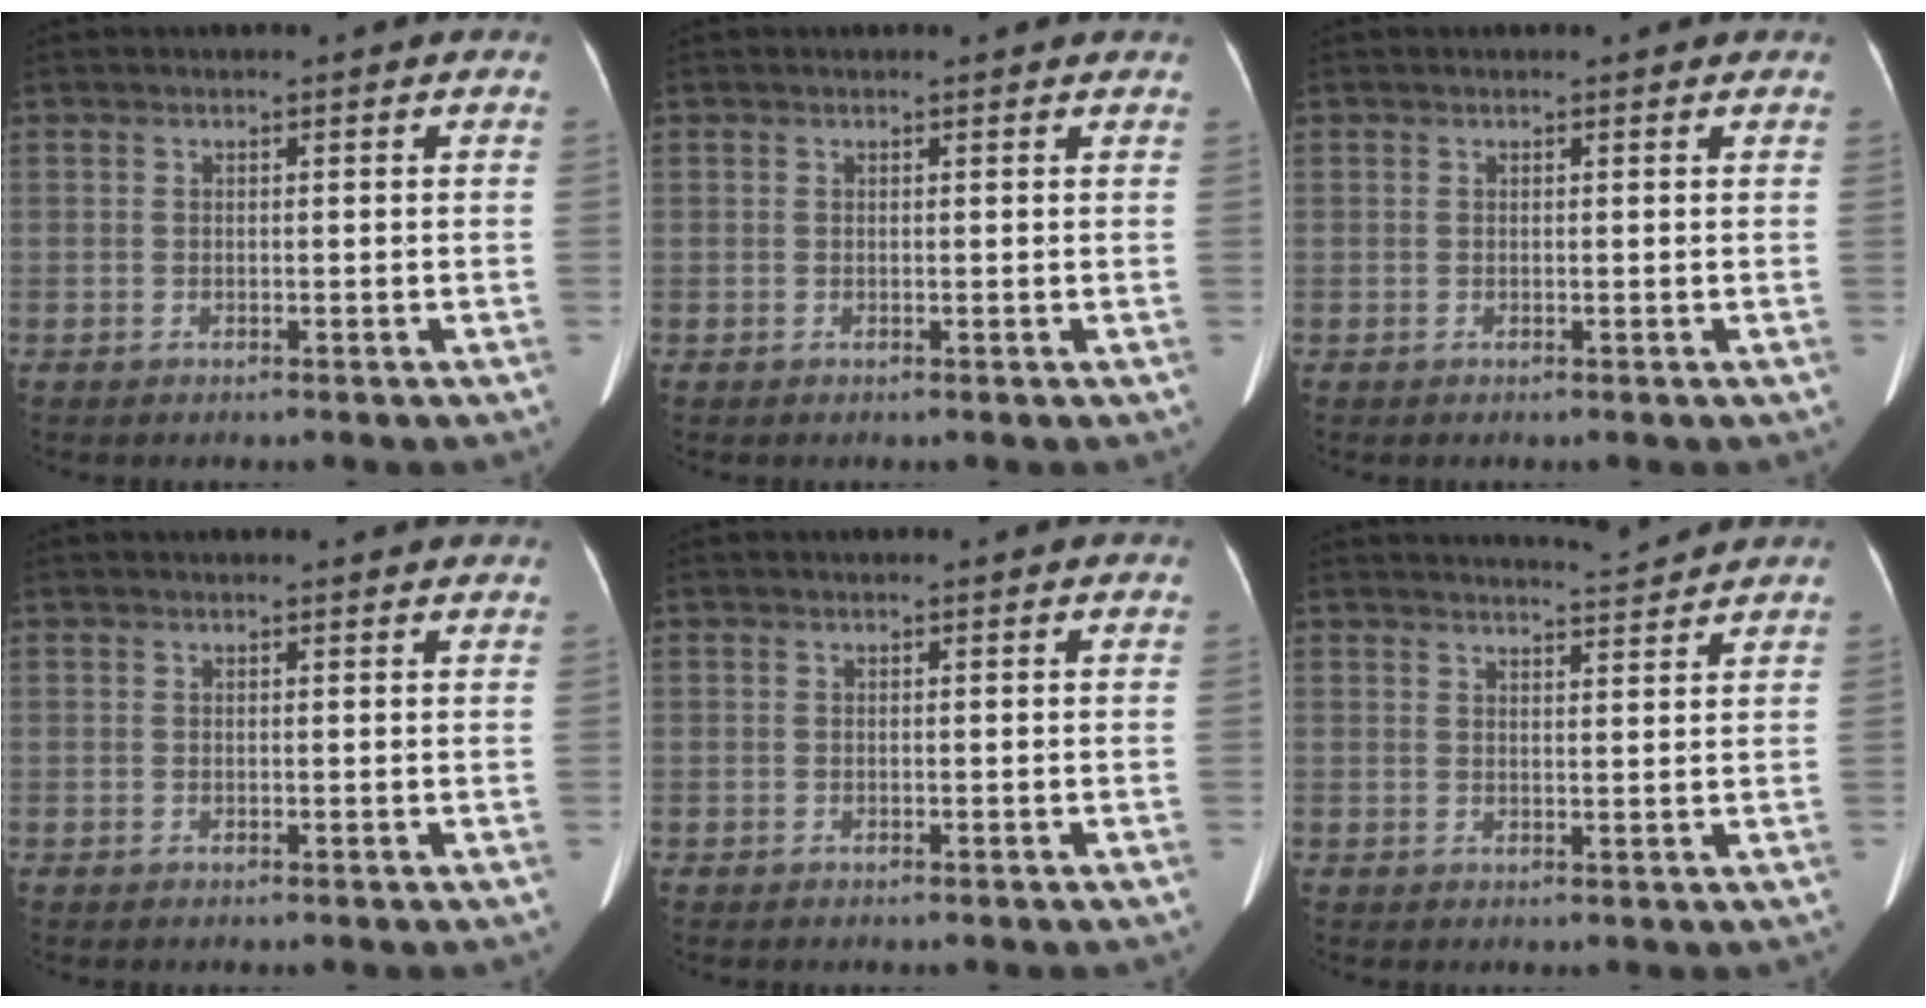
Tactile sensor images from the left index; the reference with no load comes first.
{"total": 1.7, "force": [1.6, 0.2, 0.4], "torque": [-0.012, 0.006, 0.011]}
{"total": 1.4, "force": [1.3, 0.3, 0.4], "torque": [-0.012, 0.008, 0.011]}
{"total": 2.3, "force": [2.2, 0.3, 0.6], "torque": [-0.013, 0.007, 0.016]}
{"total": 0.0}
{"total": 3.9, "force": [3.7, -1.1, -0.1], "torque": [-0.007, -0.008, 0.056]}